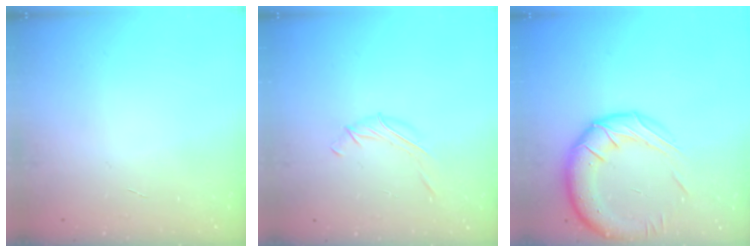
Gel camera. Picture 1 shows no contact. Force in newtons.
{"total": 6.0, "press": 5.7, "slide": 1.7}
{"total": 18.2, "press": 17.8, "slide": 3.6}